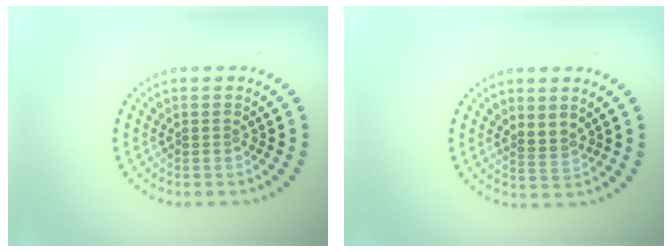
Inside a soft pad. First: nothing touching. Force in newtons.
{"total": 1.8, "press": 1.2, "slide": 1.2}